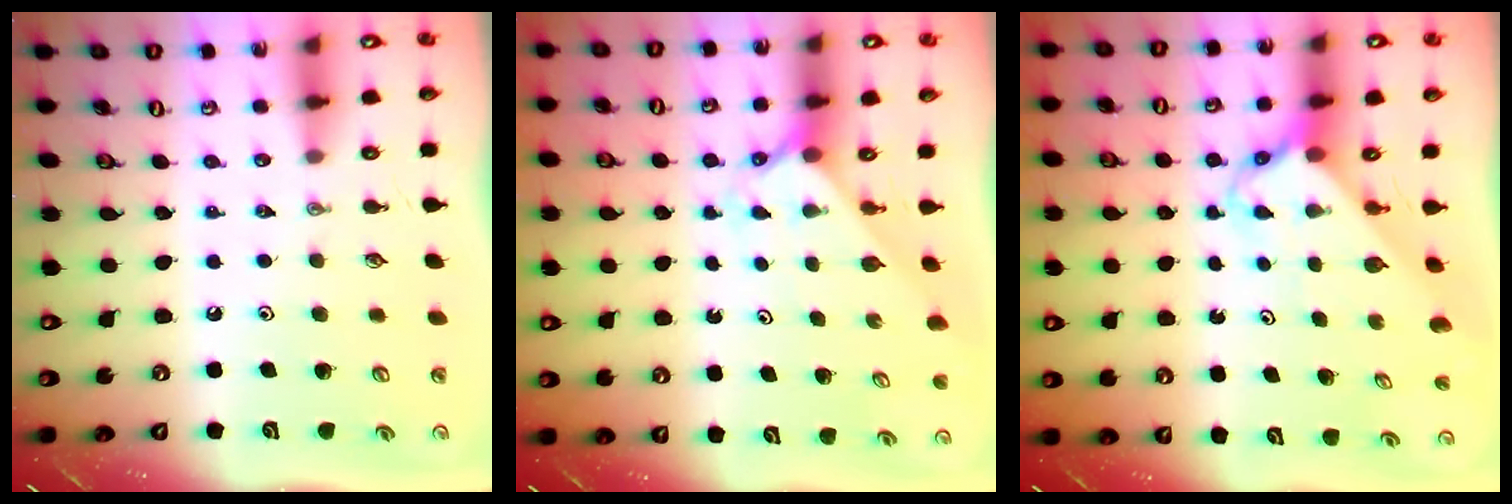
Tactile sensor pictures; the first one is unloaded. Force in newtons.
{"total": 2.1, "press": 2.1, "slide": 0.2}
{"total": 2.7, "press": 2.7, "slide": 0.2}